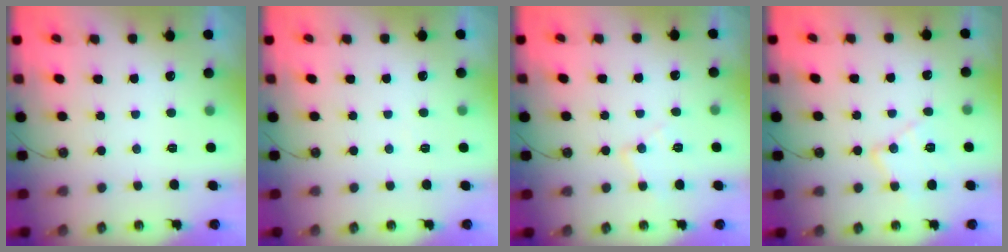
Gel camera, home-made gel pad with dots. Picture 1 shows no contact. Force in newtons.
{"total": 2.7, "press": 2.7, "slide": 0.5}
{"total": 8.0, "press": 8.0, "slide": 0.6}
{"total": 11.6, "press": 11.6, "slide": 0.7}